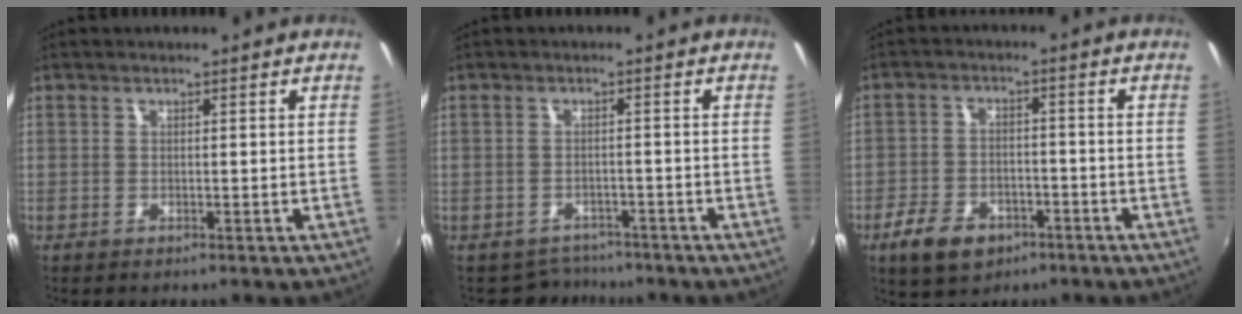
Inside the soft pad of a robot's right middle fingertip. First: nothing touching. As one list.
[{"total": 4.1, "force": [-3.6, 2.0, -0.2], "torque": [-0.008, 0.001, -0.056]}, {"total": 8.9, "force": [-5.2, 5.5, 4.7], "torque": [-0.123, 0.001, -0.083]}]